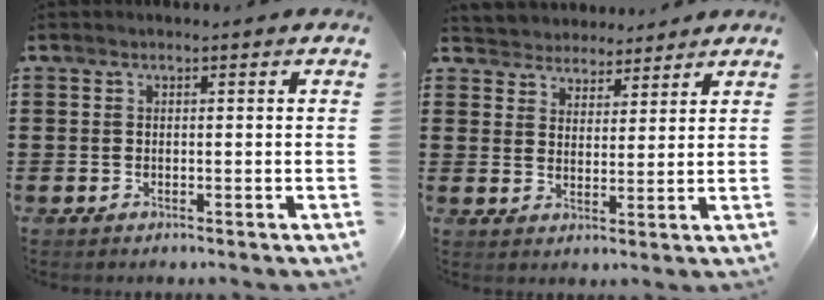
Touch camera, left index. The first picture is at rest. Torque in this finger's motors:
{"motor_torque": [0.71, -1.43, 0.10, 0.00]}